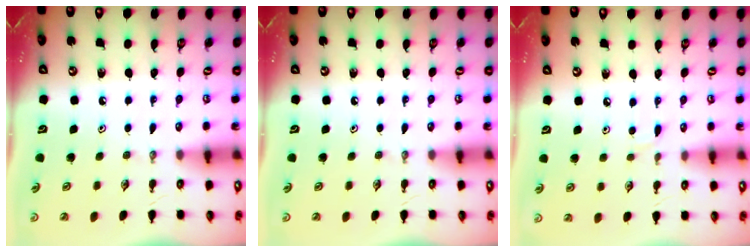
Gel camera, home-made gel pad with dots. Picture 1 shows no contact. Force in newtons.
{"total": 0.0}
{"total": 3.2, "press": 3.2, "slide": 0.5}